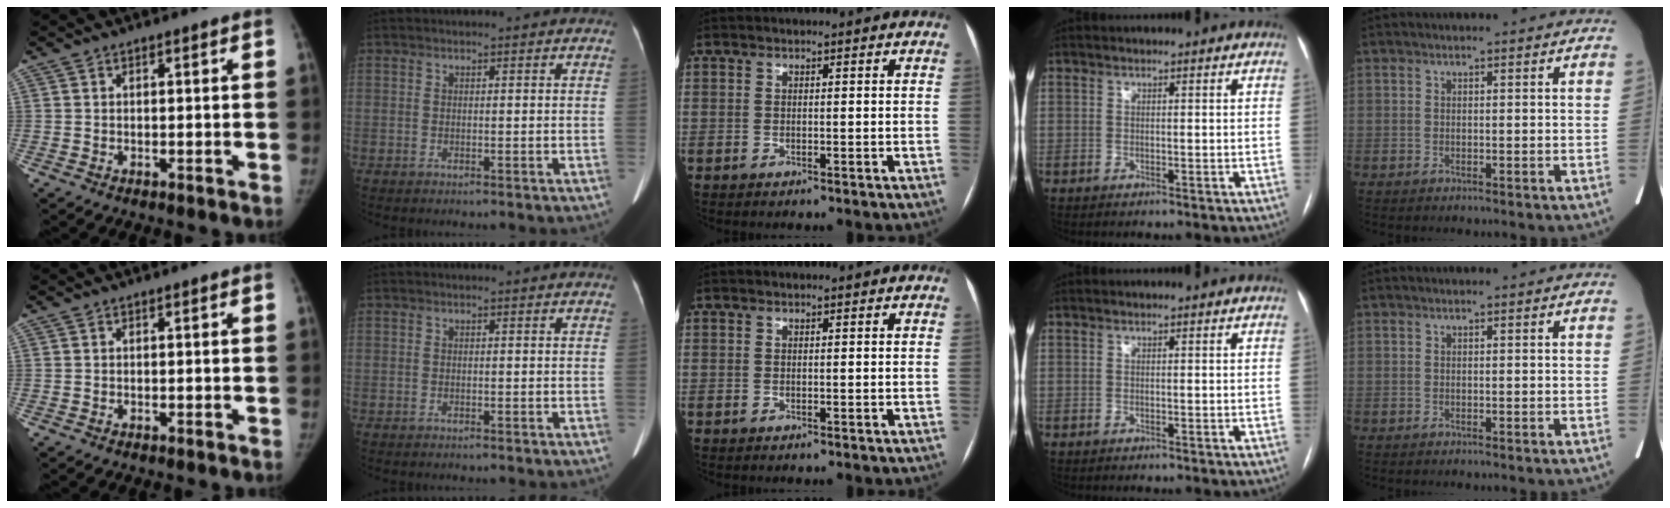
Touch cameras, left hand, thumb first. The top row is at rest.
{}